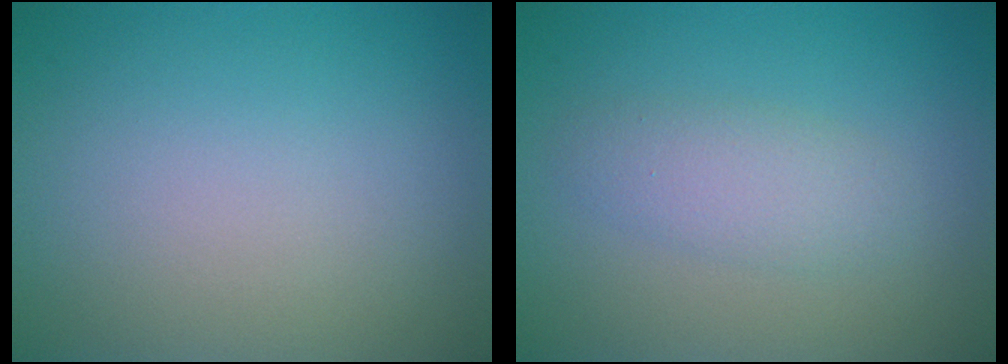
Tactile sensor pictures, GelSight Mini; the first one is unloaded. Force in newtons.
{"total": 2.5, "press": 2.5, "slide": 0.1}